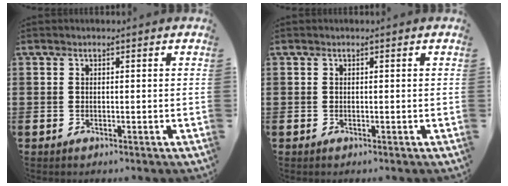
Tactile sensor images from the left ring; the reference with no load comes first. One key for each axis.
{"total": 0.0}